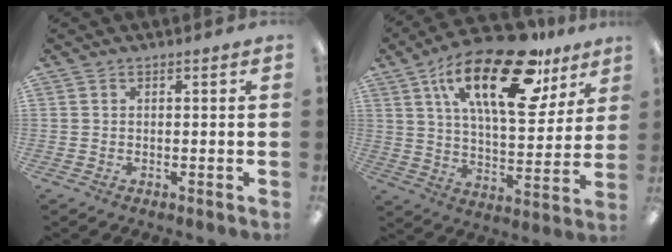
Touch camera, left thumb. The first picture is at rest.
{"total": 26.1, "force": [14.5, 10.9, 18.7], "torque": [-0.294, -0.062, 0.241]}